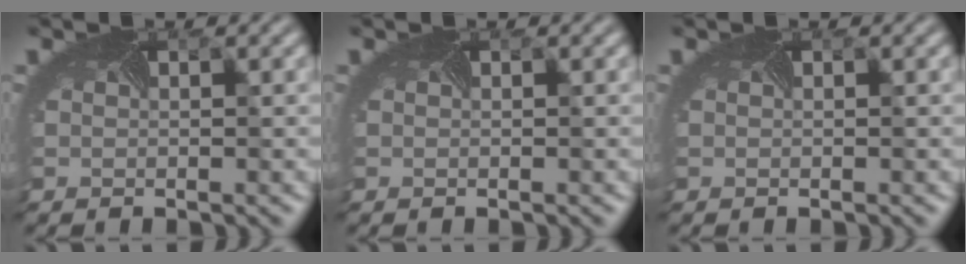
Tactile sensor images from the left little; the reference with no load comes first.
{"total": 0.0}
{"total": 0.0}